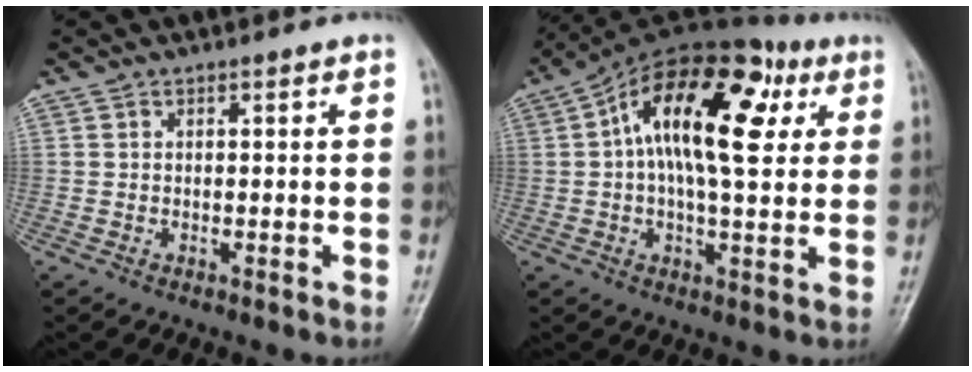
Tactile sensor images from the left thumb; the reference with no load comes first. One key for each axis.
{"total": 19.2, "fx": 4.9, "fy": 9.1, "fz": 16.2, "tx": -0.239, "ty": 0.023, "tz": 0.062}